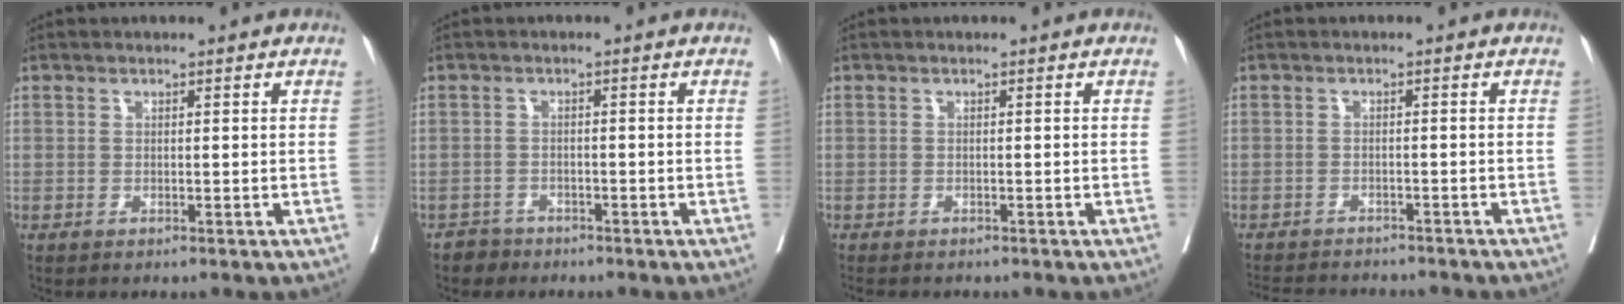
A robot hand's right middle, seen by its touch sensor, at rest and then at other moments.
{"total": 2.1, "force": [-1.7, 1.2, -0.5], "torque": [0.001, 0.004, -0.030]}
{"total": 3.7, "force": [-3.2, 1.1, 1.5], "torque": [-0.027, -0.010, -0.042]}
{"total": 10.9, "force": [-10.0, 2.3, 3.5], "torque": [-0.064, -0.006, -0.130]}